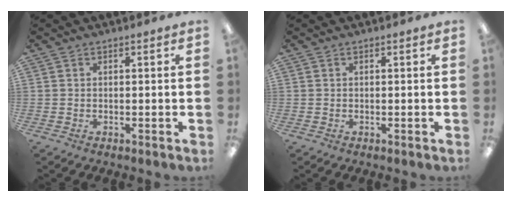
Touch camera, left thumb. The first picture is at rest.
{"total": 0.0}